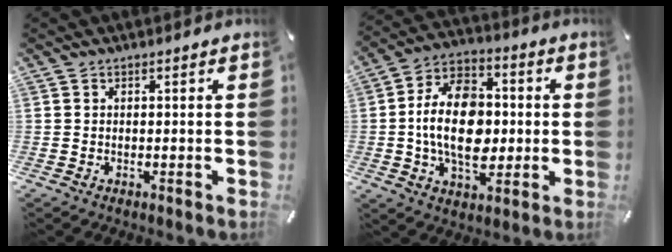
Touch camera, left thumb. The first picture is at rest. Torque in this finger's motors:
{"motor_torque": [1.67, 3.33, 1.34, -0.84, 0.65]}